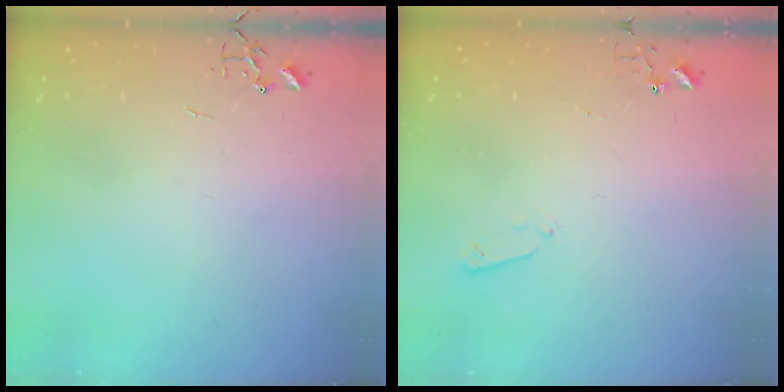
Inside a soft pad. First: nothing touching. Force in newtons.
{"total": 3.0, "press": 3.0, "slide": 0.6}